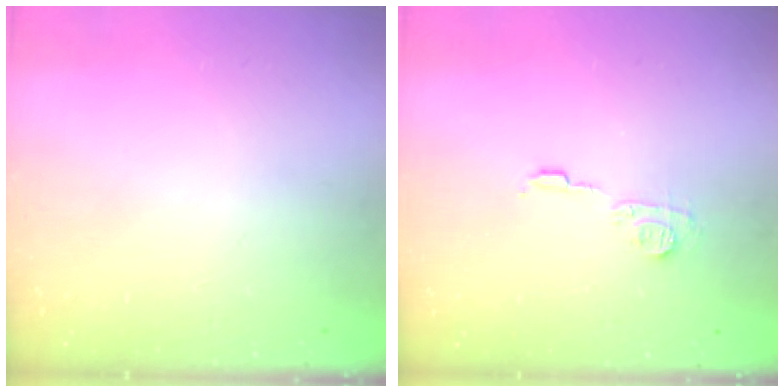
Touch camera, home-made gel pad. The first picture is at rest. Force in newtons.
{"total": 6.2, "press": 6.2, "slide": 0.2}